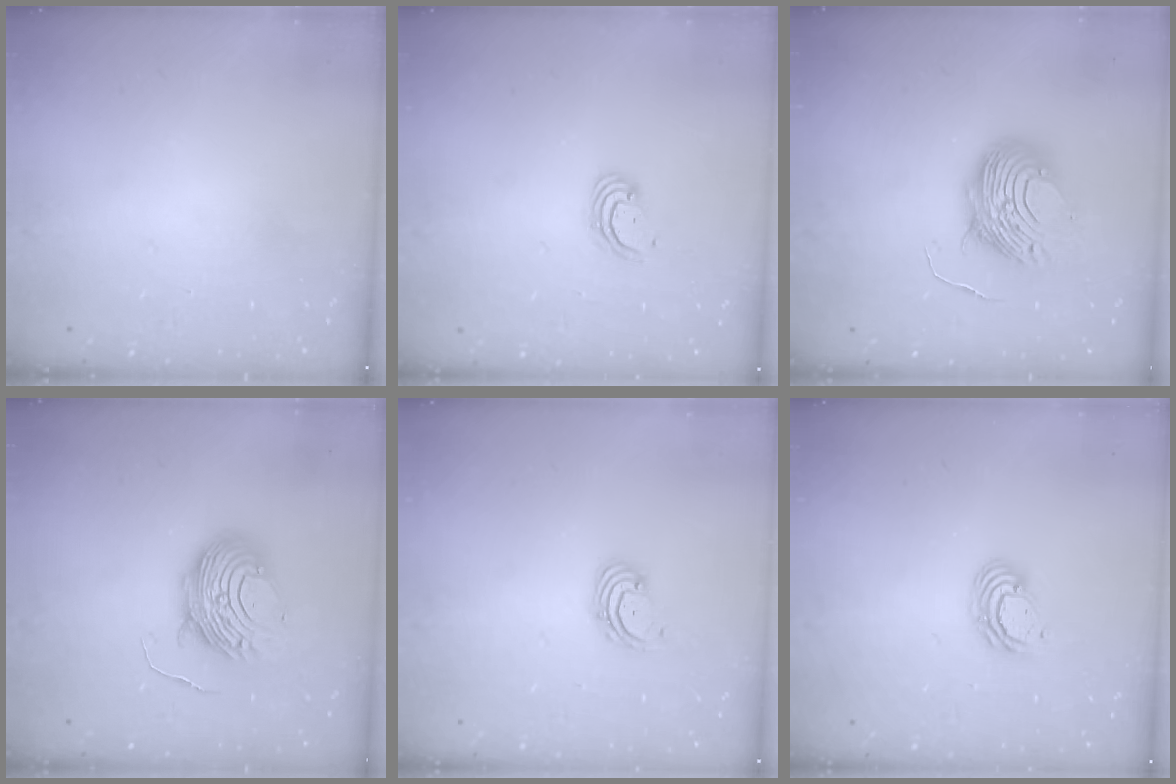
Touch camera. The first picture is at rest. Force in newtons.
{"total": 3.2, "press": 3.2, "slide": 0.3}
{"total": 10.6, "press": 10.6, "slide": 0.9}
{"total": 11.6, "press": 11.5, "slide": 1.2}
{"total": 2.6, "press": 2.5, "slide": 0.6}
{"total": 5.4, "press": 5.4, "slide": 0.2}